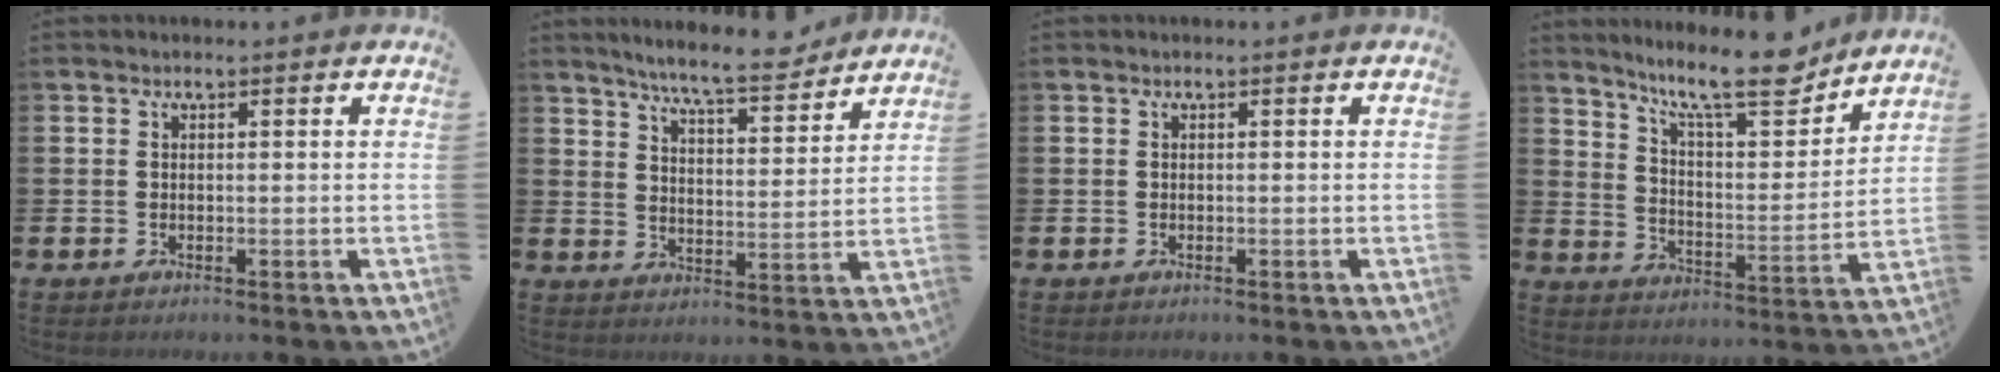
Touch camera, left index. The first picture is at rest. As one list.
[{"total": 7.9, "force": [7.4, 0.3, 2.6], "torque": [-0.061, -0.049, 0.127]}, {"total": 0.0}, {"total": 12.7, "force": [10.7, 2.7, 6.2], "torque": [-0.114, -0.066, 0.183]}]